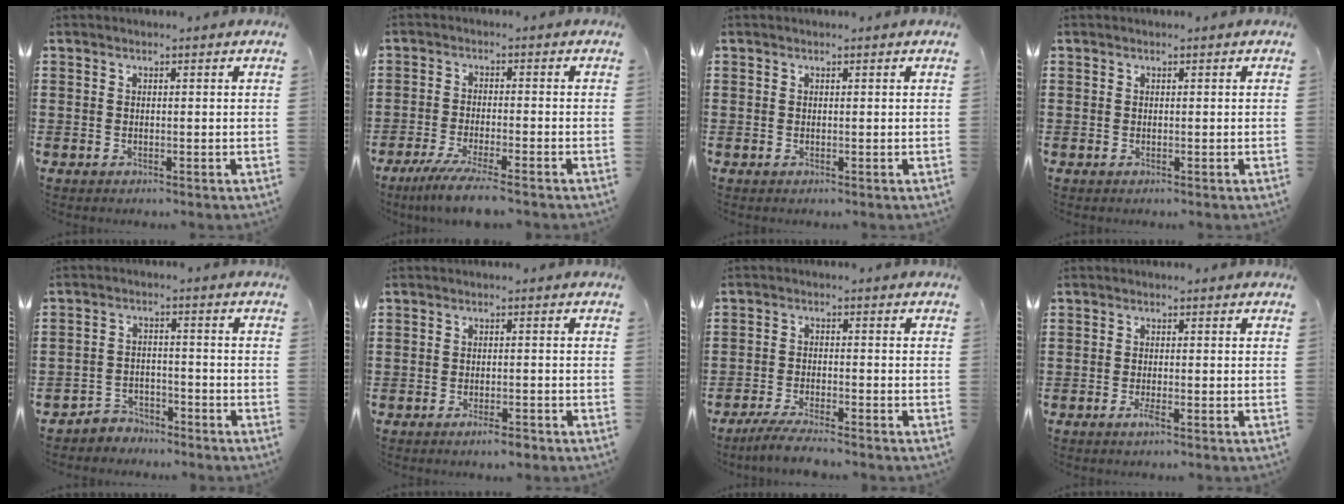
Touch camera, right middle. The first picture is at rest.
{"total": 4.8, "force": [-4.0, -0.2, 2.6], "torque": [-0.056, -0.016, -0.075]}
{"total": 0.0}
{"total": 0.0}
{"total": 3.3, "force": [-3.2, 0.9, -0.2], "torque": [-0.005, 0.003, -0.069]}
{"total": 2.6, "force": [-2.0, 0.2, 1.7], "torque": [-0.026, 0.002, -0.036]}
{"total": 3.7, "force": [-3.4, 0.0, 1.5], "torque": [-0.032, -0.005, -0.067]}
{"total": 1.6, "force": [-0.9, 0.1, 1.3], "torque": [-0.029, -0.005, -0.018]}